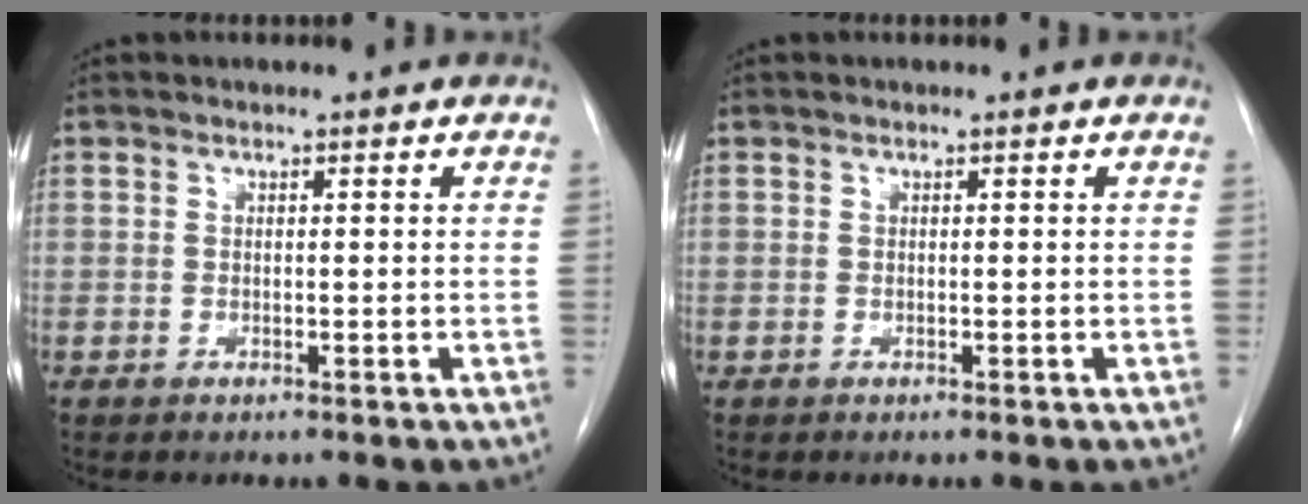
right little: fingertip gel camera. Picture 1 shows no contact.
{"total": 0.0}